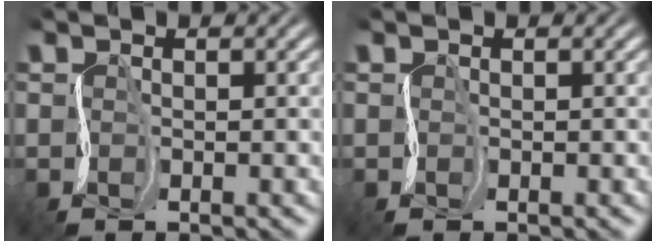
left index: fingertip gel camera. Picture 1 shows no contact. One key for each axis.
{"total": 0.0}